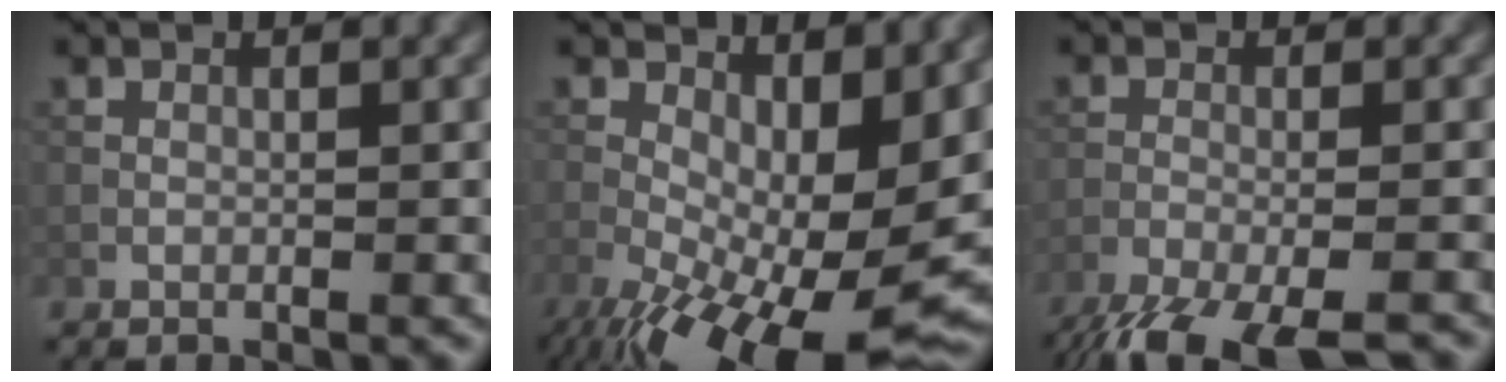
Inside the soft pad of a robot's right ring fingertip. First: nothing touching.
{"total": 14.3, "force": [-3.1, 6.0, 12.6], "torque": [-0.212, -0.017, -0.042]}
{"total": 10.2, "force": [-8.5, 2.7, 5.0], "torque": [-0.090, -0.029, -0.126]}